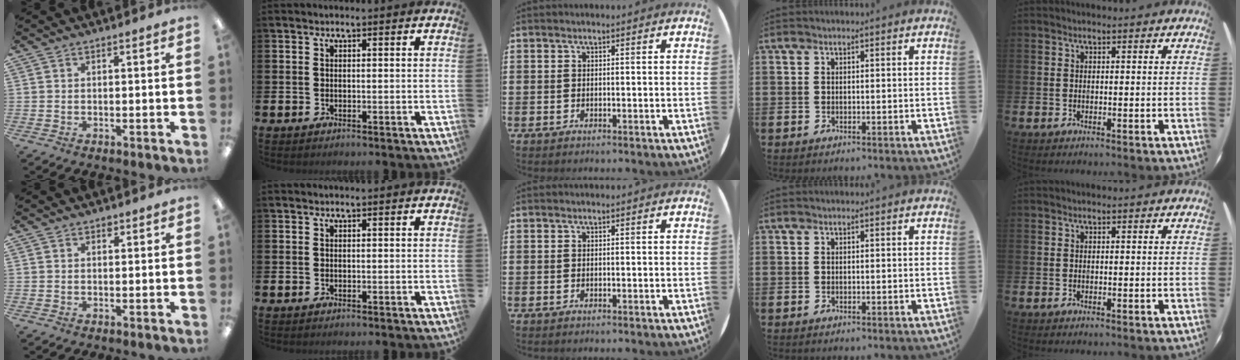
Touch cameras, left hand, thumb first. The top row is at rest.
{"thumb": {"total": 1.1, "force": [0.8, 0.7, 0.2], "torque": [0.003, -0.002, 0.014]}}